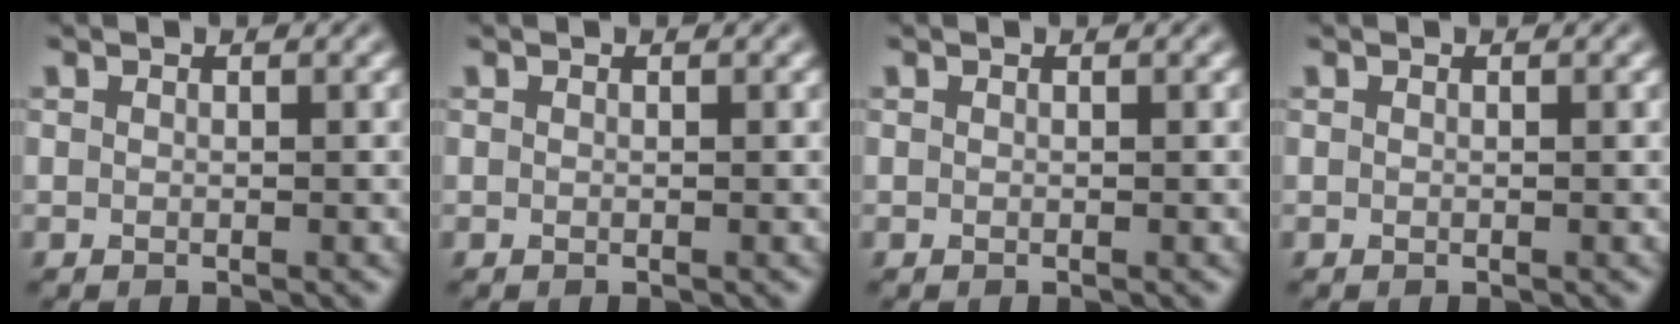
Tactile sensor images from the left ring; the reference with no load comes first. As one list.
[{"total": 0.0}, {"total": 0.0}, {"total": 0.0}]